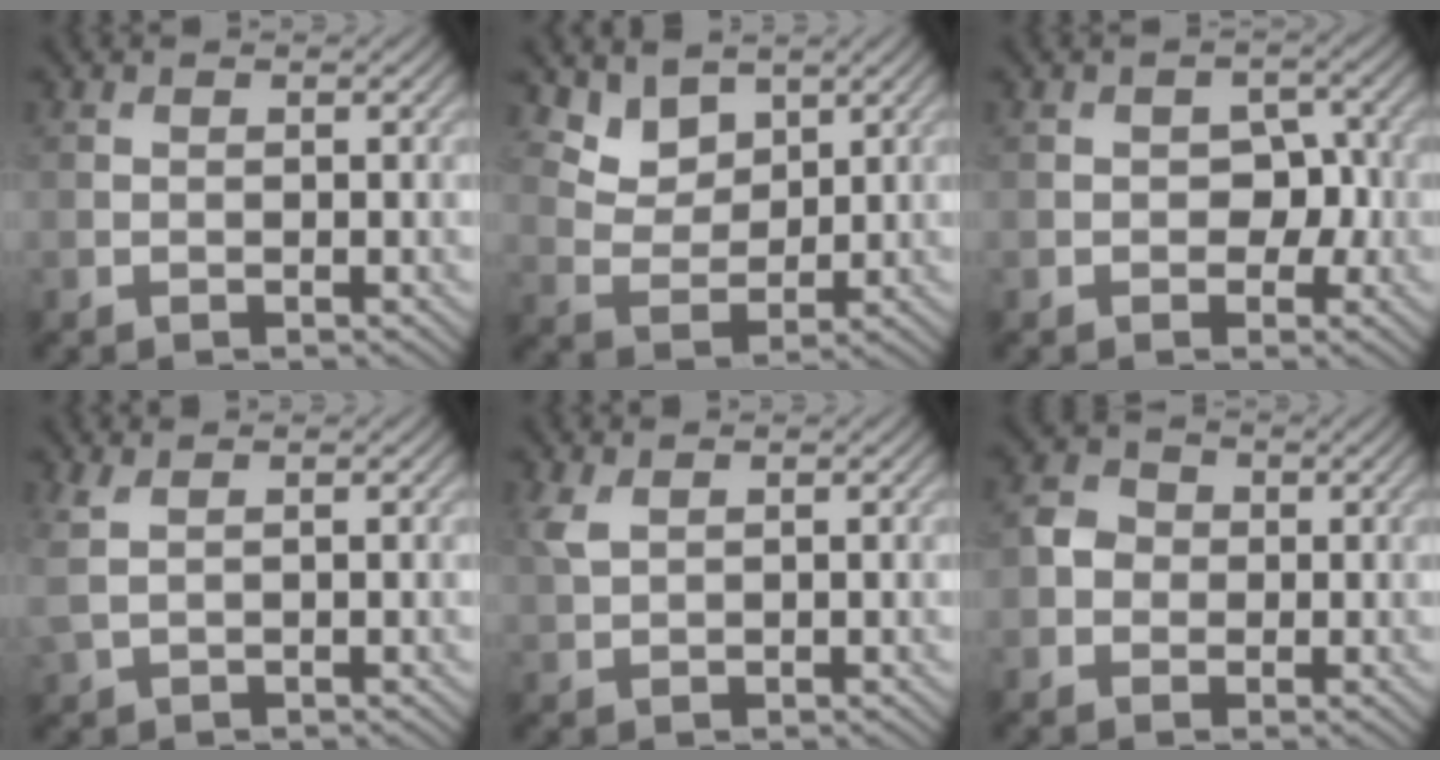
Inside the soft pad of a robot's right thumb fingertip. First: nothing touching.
{"total": 4.8, "force": [3.8, 2.5, 1.5], "torque": [-0.056, -0.024, 0.091]}
{"total": 3.1, "force": [-0.6, 2.3, 2.0], "torque": [-0.029, -0.002, -0.012]}
{"total": 2.3, "force": [1.2, 0.8, 1.8], "torque": [-0.056, 0.004, 0.027]}
{"total": 2.1, "force": [1.1, 1.0, 1.5], "torque": [-0.047, 0.003, 0.026]}
{"total": 3.0, "force": [-0.2, 2.7, 1.2], "torque": [-0.026, 0.004, -0.010]}